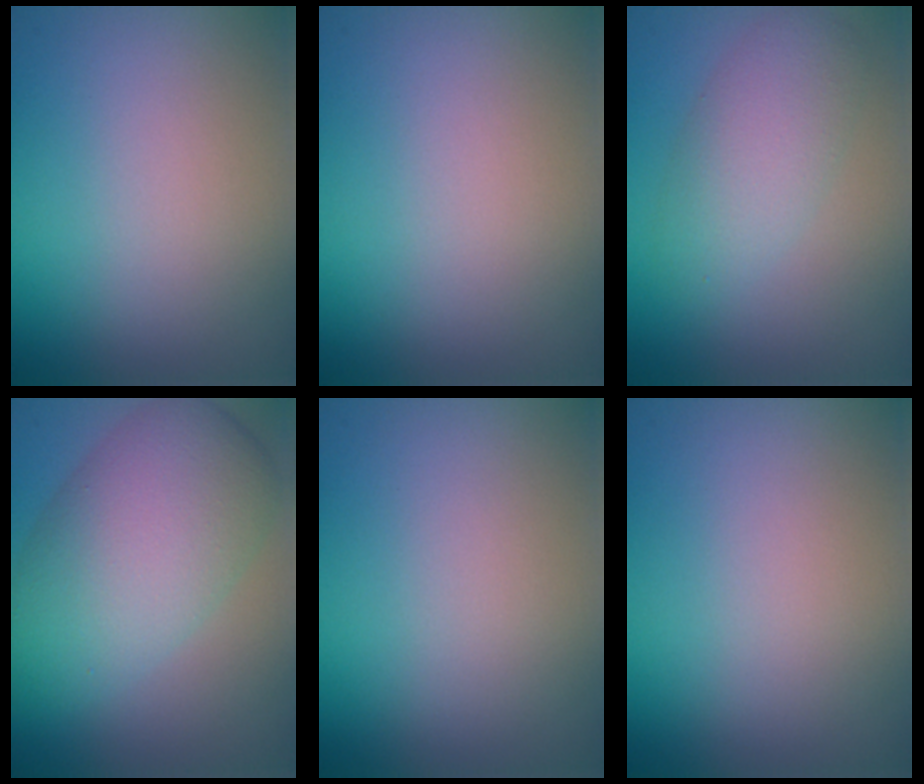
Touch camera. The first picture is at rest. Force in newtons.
{"total": 0.0}
{"total": 4.0, "press": 4.0, "slide": 0.3}
{"total": 8.6, "press": 8.6, "slide": 0.2}
{"total": 0.0}
{"total": 0.0}